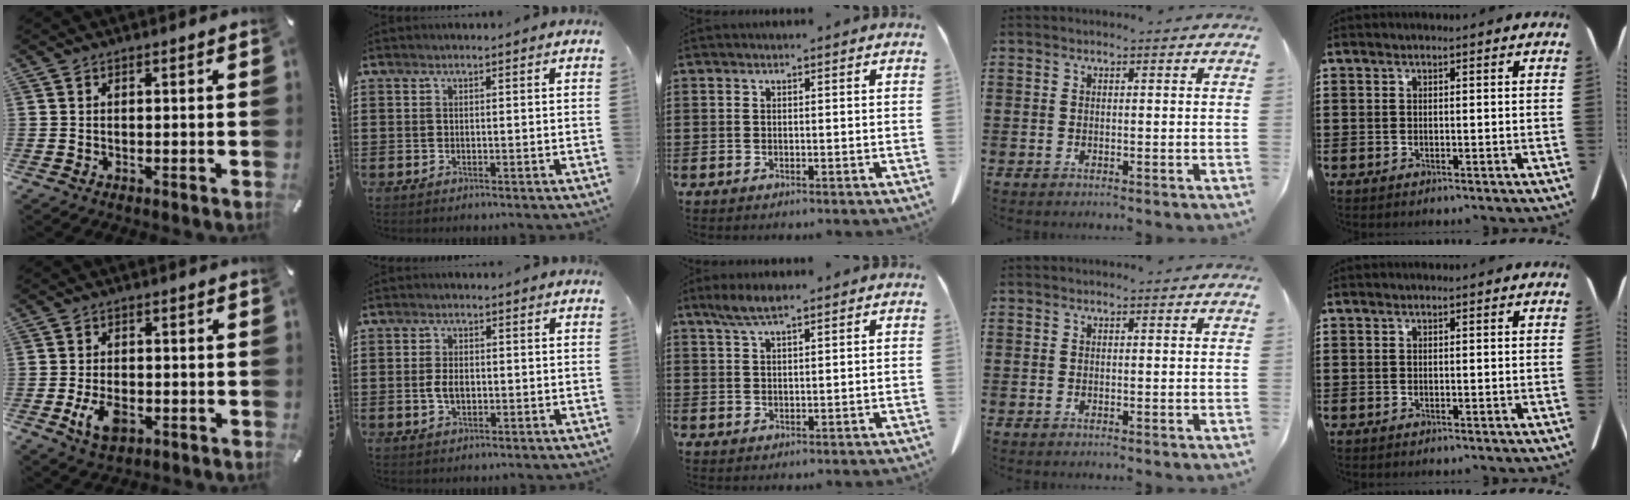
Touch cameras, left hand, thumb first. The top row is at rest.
{"thumb": {"total": 6.2, "force": [-2.2, 3.8, 4.3], "torque": [-0.086, 0.003, -0.042]}, "index": {"total": 3.1, "force": [-0.3, 1.7, 2.6], "torque": [-0.059, 0.002, -0.008]}, "middle": {"total": 3.8, "force": [2.5, 0.7, 2.7], "torque": [-0.058, 0.003, 0.046]}}